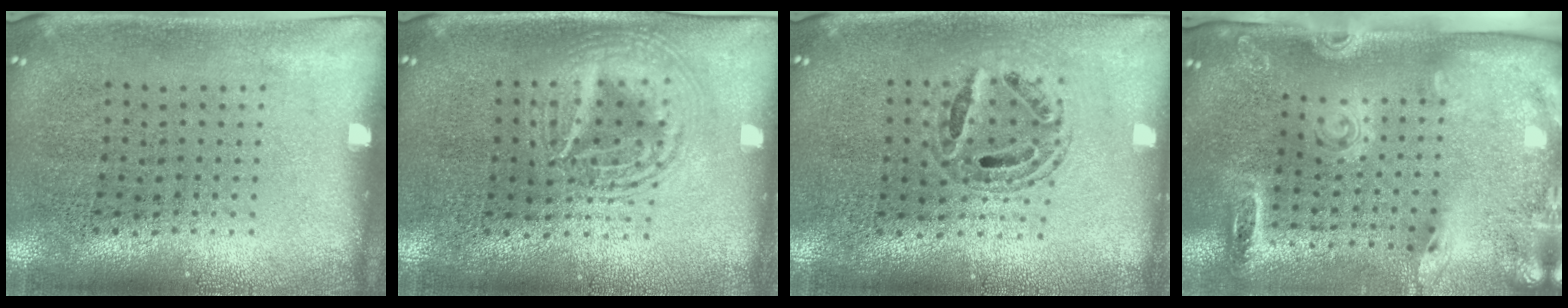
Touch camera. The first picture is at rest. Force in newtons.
{"total": 2.6, "press": 2.6, "slide": 0.3}
{"total": 0.7, "press": 0.7, "slide": 0.3}
{"total": 2.7, "press": 1.9, "slide": 1.9}